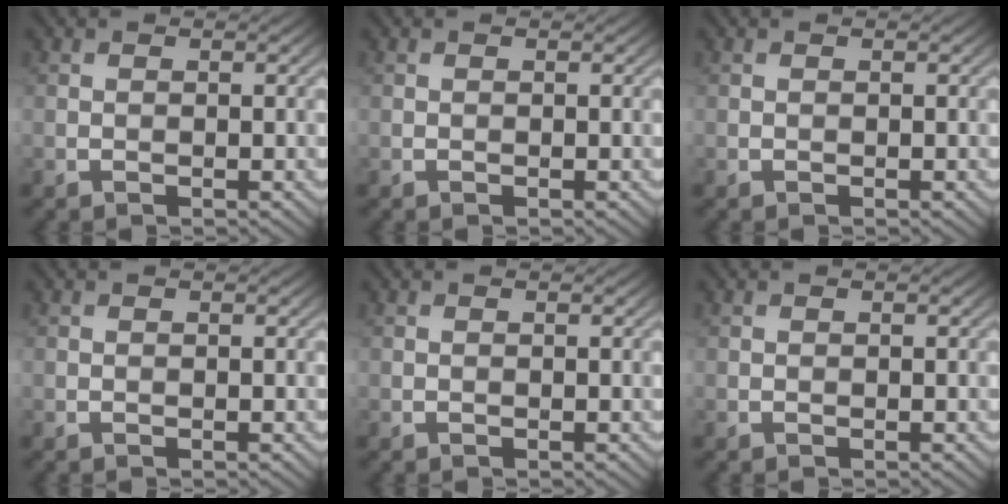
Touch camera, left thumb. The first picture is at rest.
{"total": 0.0}
{"total": 0.0}
{"total": 0.0}
{"total": 0.0}
{"total": 0.0}